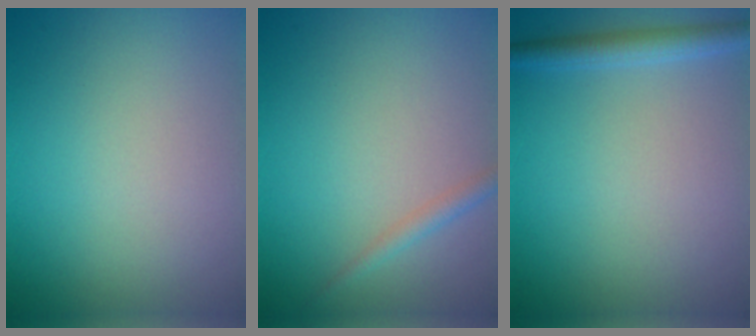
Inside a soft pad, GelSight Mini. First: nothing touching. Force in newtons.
{"total": 1.3, "press": 1.3, "slide": 0.1}
{"total": 2.3, "press": 2.3, "slide": 0.1}